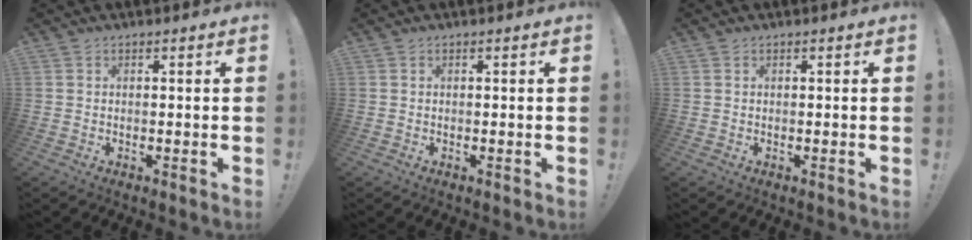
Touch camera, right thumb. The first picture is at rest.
{"total": 0.0}
{"total": 0.0}